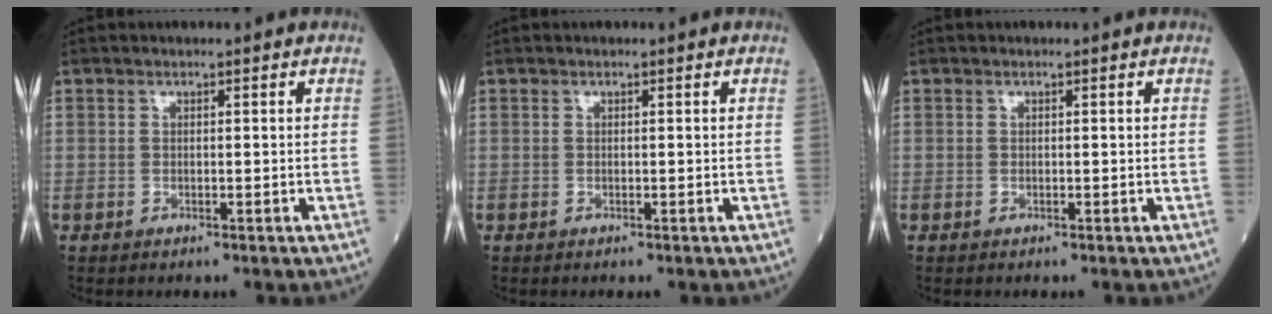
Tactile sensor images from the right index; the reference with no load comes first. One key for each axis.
{"total": 0.0}
{"total": 0.0}